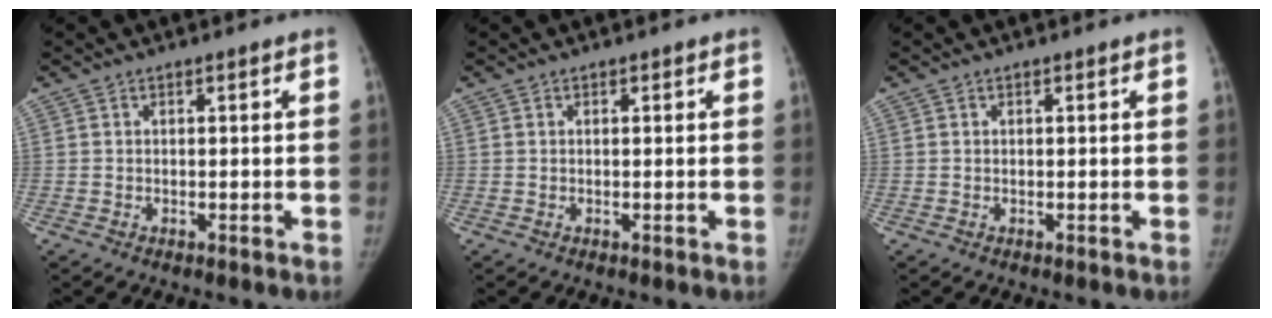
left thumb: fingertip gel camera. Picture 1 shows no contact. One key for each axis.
{"total": 0.0}
{"total": 0.0}